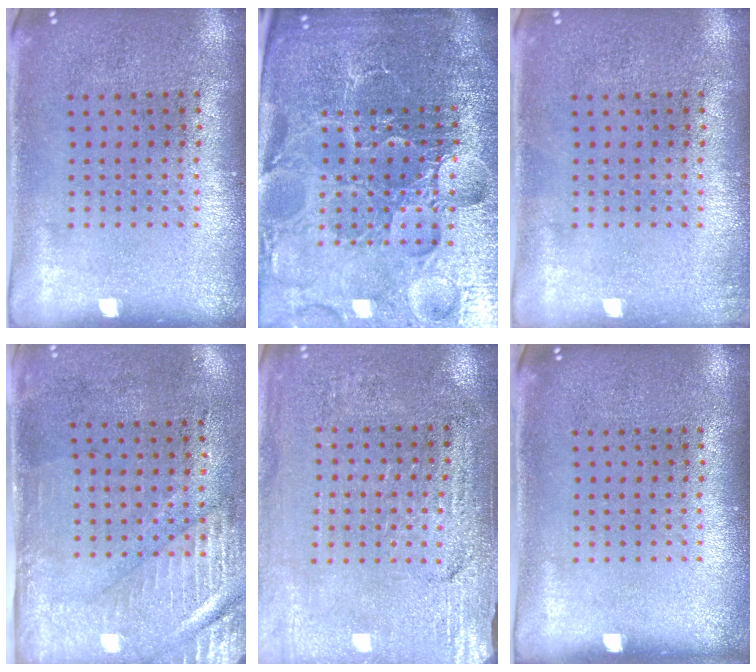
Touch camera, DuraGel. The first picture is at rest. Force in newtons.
{"total": 6.6, "press": 5.9, "slide": 3.1}
{"total": 0.5, "press": 0.5, "slide": 0.1}
{"total": 3.0, "press": 2.5, "slide": 1.6}
{"total": 3.1, "press": 3.0, "slide": 0.3}
{"total": 0.0}